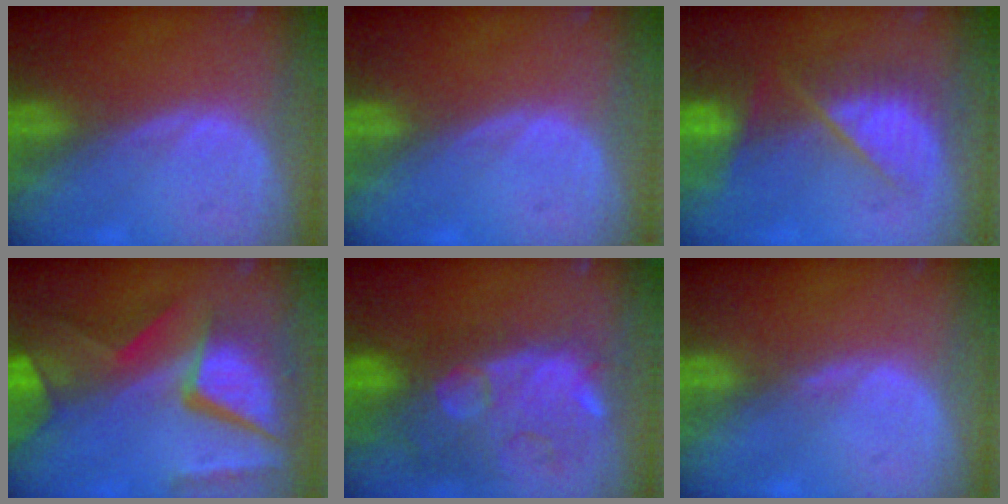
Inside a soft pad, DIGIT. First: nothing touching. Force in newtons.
{"total": 0.0}
{"total": 7.3, "press": 7.2, "slide": 1.0}
{"total": 12.0, "press": 9.9, "slide": 6.8}
{"total": 12.2, "press": 11.0, "slide": 5.4}
{"total": 0.7, "press": 0.7, "slide": 0.2}